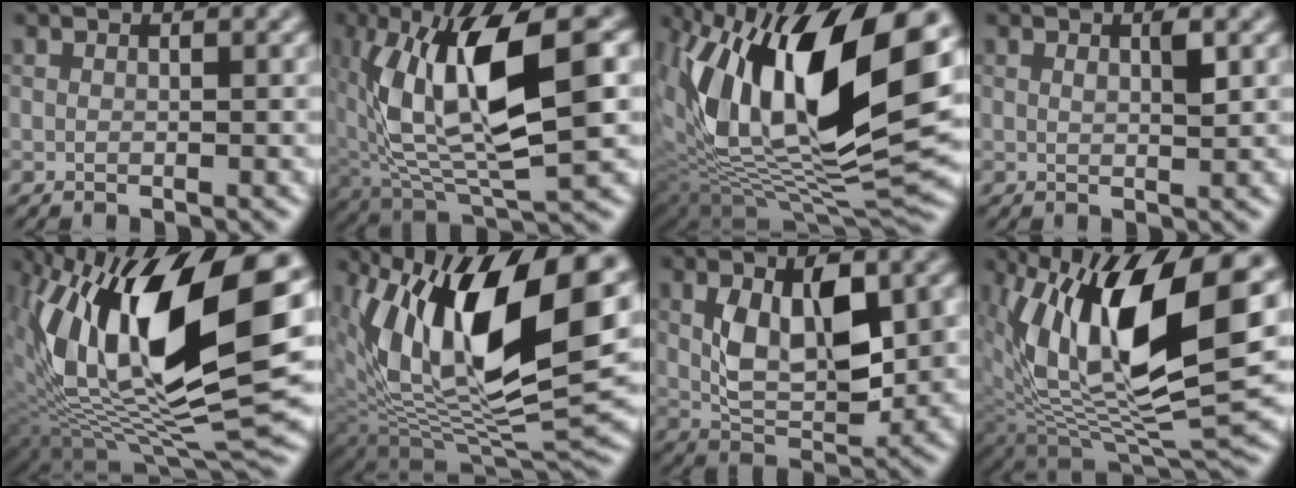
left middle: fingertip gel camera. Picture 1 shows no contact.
{"total": 10.8, "force": [1.3, 3.9, 10.0], "torque": [-0.190, -0.008, 0.039]}
{"total": 16.2, "force": [4.6, 7.8, 13.4], "torque": [-0.249, 0.008, 0.086]}
{"total": 0.9, "force": [0.2, -0.1, 0.8], "torque": [-0.021, 0.001, 0.011]}
{"total": 16.1, "force": [3.6, 6.7, 14.3], "torque": [-0.260, 0.014, 0.065]}
{"total": 15.3, "force": [4.5, 7.4, 12.6], "torque": [-0.229, 0.004, 0.085]}
{"total": 7.4, "force": [0.6, 3.5, 6.5], "torque": [-0.127, 0.000, 0.023]}
{"total": 14.2, "force": [3.7, 6.1, 12.3], "torque": [-0.226, 0.004, 0.073]}